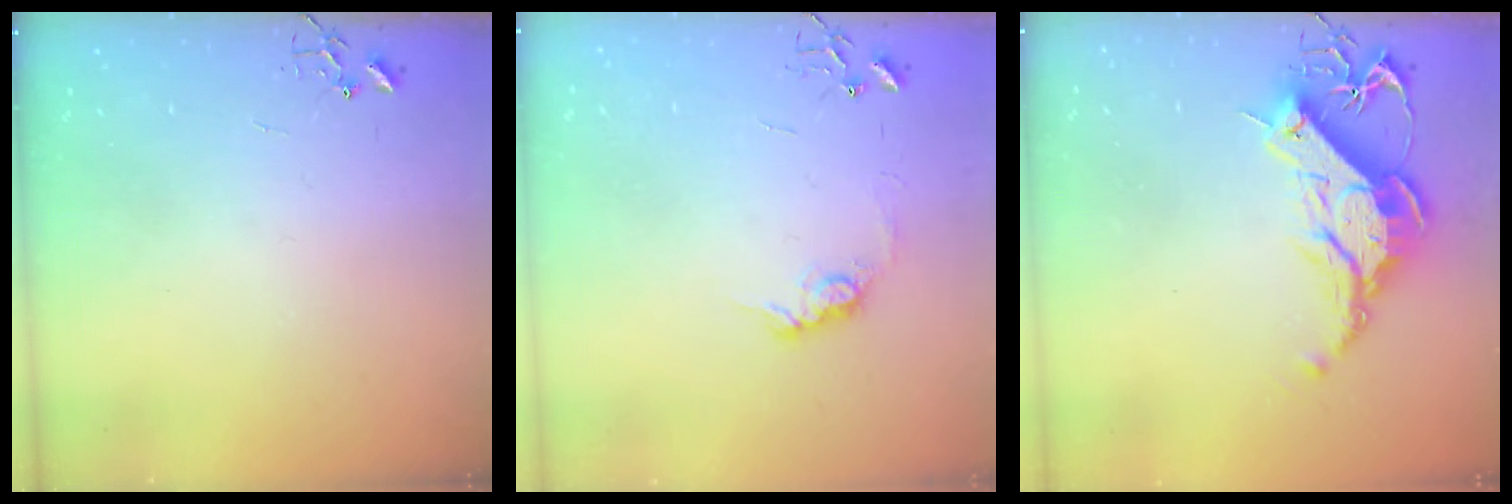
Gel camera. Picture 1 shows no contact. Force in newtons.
{"total": 9.0, "press": 9.0, "slide": 0.4}
{"total": 17.4, "press": 17.4, "slide": 1.6}